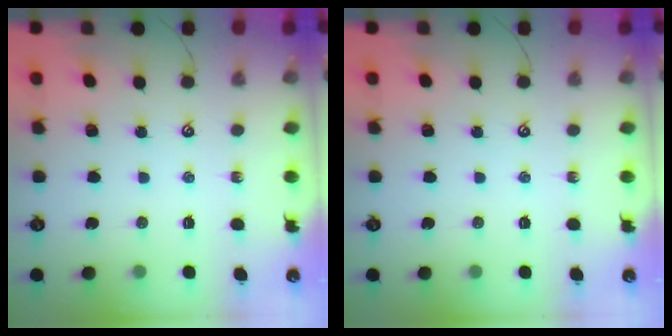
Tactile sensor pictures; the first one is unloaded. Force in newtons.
{"total": 0.0}